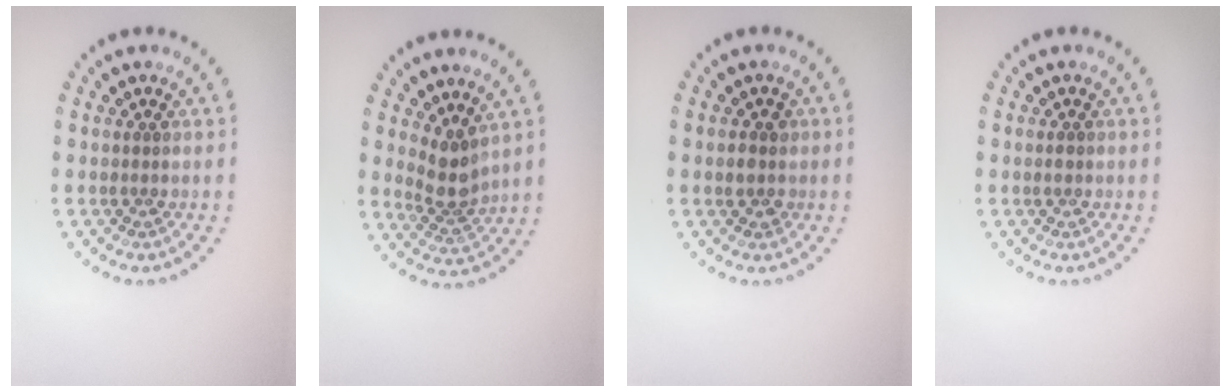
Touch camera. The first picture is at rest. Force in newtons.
{"total": 2.6, "press": 2.0, "slide": 1.7}
{"total": 1.5, "press": 1.5, "slide": 0.3}
{"total": 0.7, "press": 0.7, "slide": 0.0}